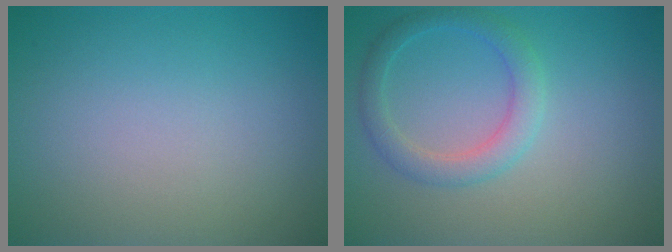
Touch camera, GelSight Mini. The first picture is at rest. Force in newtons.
{"total": 2.7, "press": 2.7, "slide": 0.2}